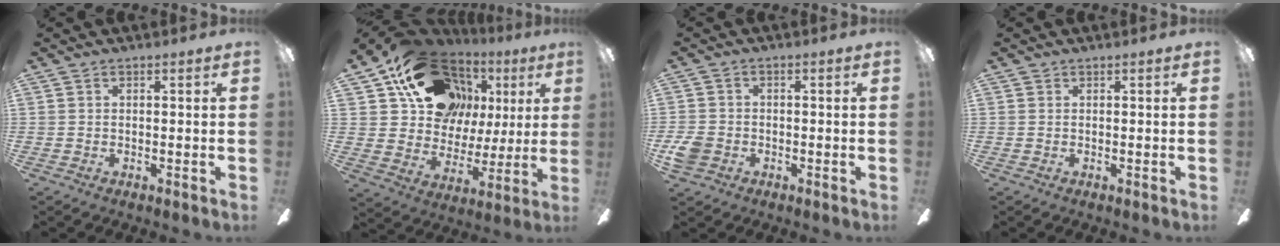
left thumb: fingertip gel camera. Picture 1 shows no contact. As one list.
[{"total": 19.9, "force": [11.6, 13.9, 8.2], "torque": [-0.148, -0.060, 0.231]}, {"total": 5.0, "force": [-2.3, 3.9, 2.3], "torque": [-0.054, 0.012, -0.043]}, {"total": 0.0}]